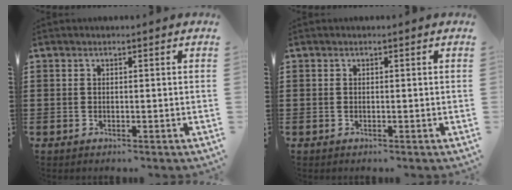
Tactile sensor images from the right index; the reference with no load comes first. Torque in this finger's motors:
{"motor_torque": [2.14, 0.00, -0.01, 0.00]}